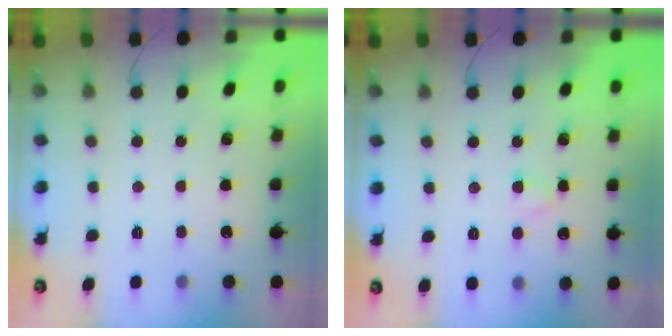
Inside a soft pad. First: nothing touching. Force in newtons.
{"total": 2.2, "press": 2.0, "slide": 0.9}